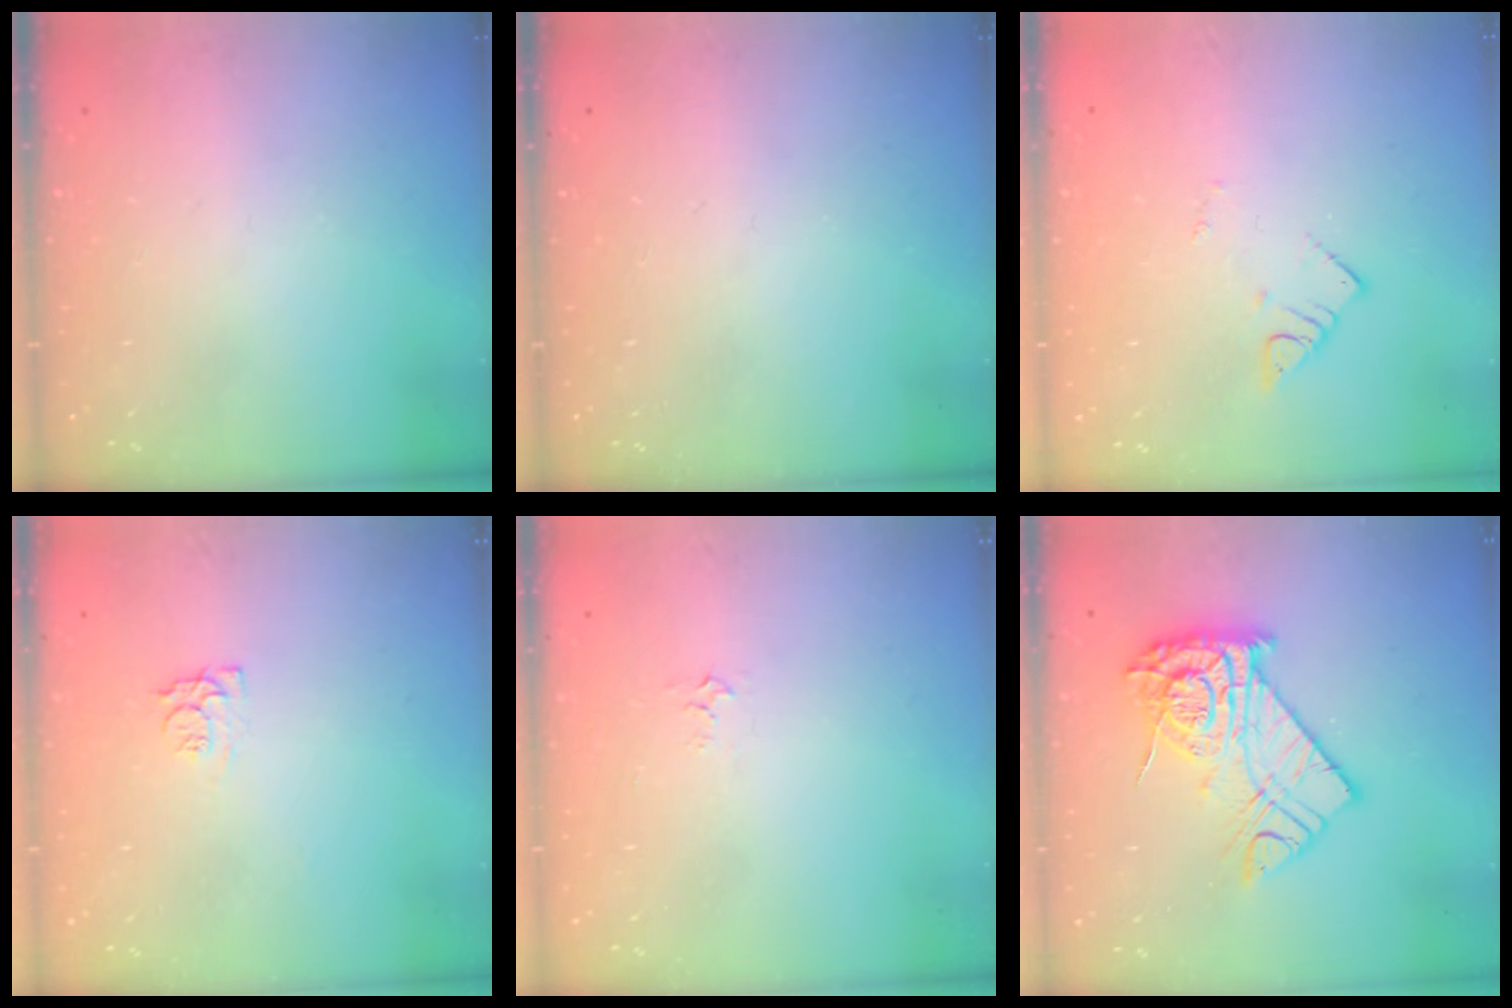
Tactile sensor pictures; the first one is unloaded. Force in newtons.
{"total": 0.0}
{"total": 2.6, "press": 2.6, "slide": 0.1}
{"total": 5.0, "press": 4.9, "slide": 0.5}
{"total": 3.2, "press": 3.1, "slide": 0.5}
{"total": 15.9, "press": 15.8, "slide": 1.4}